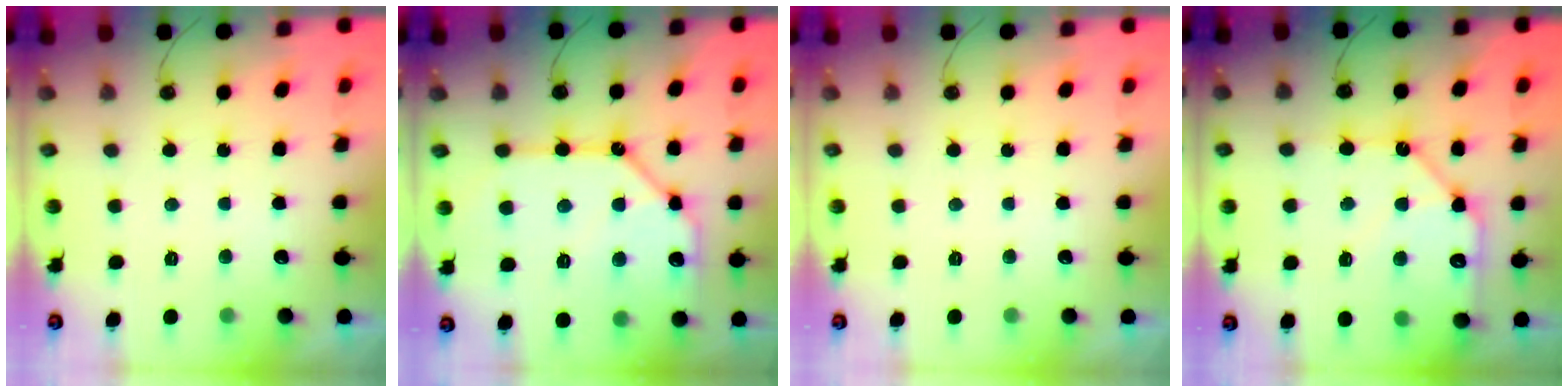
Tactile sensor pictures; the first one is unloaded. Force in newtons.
{"total": 15.0, "press": 14.9, "slide": 1.7}
{"total": 0.0}
{"total": 13.8, "press": 13.7, "slide": 1.5}